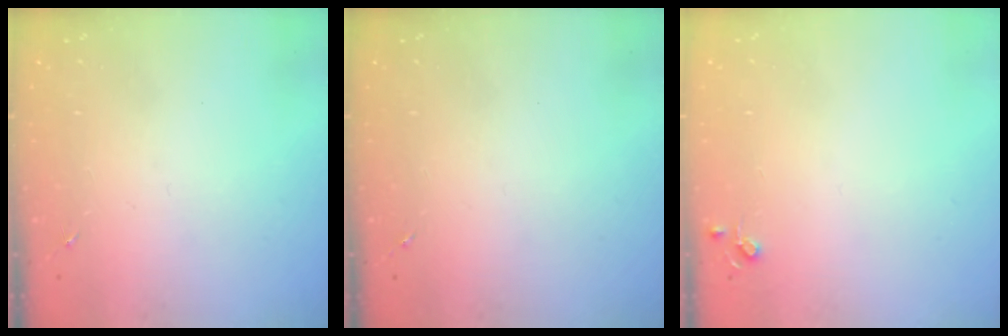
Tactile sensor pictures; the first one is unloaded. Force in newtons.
{"total": 0.0}
{"total": 3.8, "press": 3.8, "slide": 0.5}